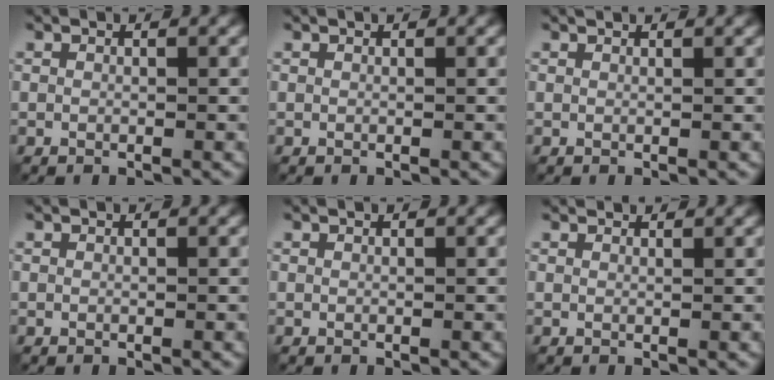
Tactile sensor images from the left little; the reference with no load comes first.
{"total": 0.0}
{"total": 0.8, "force": [0.7, 0.0, 0.1], "torque": [-0.005, -0.003, 0.008]}
{"total": 0.0}
{"total": 0.0}
{"total": 1.8, "force": [1.7, 0.3, 0.5], "torque": [-0.019, 0.001, 0.020]}